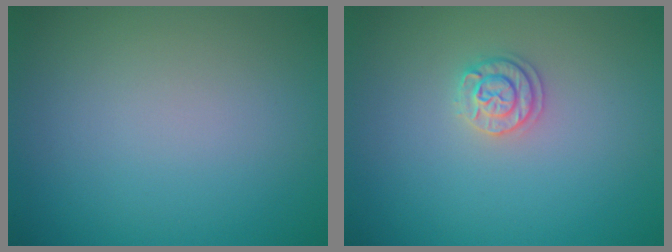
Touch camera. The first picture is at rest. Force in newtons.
{"total": 1.7, "press": 1.7, "slide": 0.3}